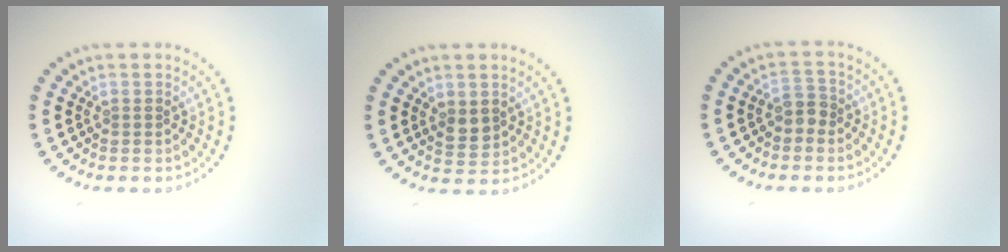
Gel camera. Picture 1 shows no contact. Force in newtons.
{"total": 1.8, "press": 1.7, "slide": 0.4}
{"total": 1.7, "press": 1.5, "slide": 0.8}